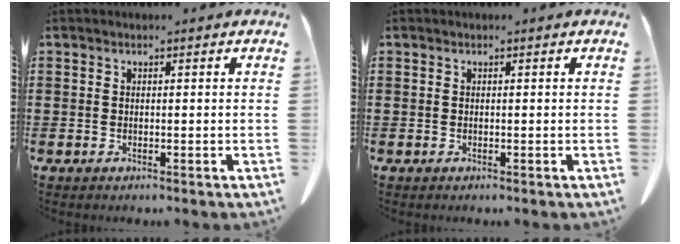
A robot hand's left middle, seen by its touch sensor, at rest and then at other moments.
{"total": 0.0}